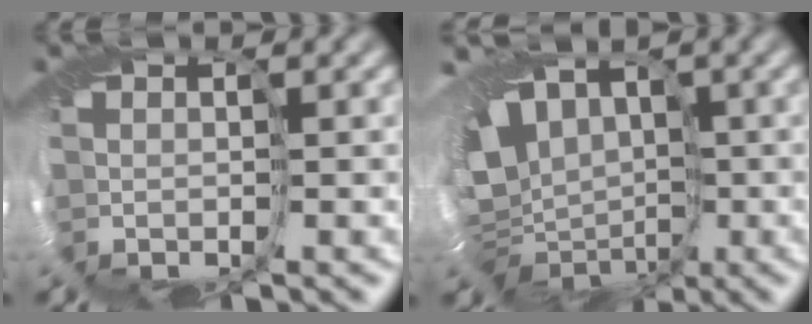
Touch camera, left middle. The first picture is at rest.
{"total": 11.6, "force": [-0.2, 8.8, 7.6], "torque": [-0.131, -0.026, -0.006]}